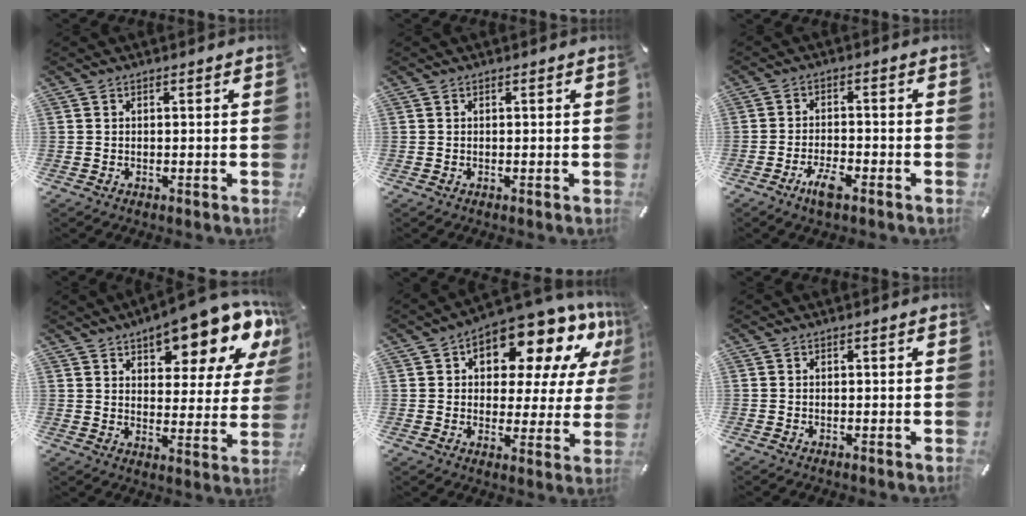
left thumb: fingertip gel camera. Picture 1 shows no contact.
{"total": 0.0}
{"total": 5.0, "force": [-3.4, 1.7, 3.4], "torque": [-0.071, 0.011, -0.064]}
{"total": 14.9, "force": [10.9, 5.6, 8.4], "torque": [-0.101, -0.083, 0.179]}
{"total": 15.6, "force": [10.2, 7.6, 8.9], "torque": [-0.126, -0.081, 0.169]}
{"total": 0.0}